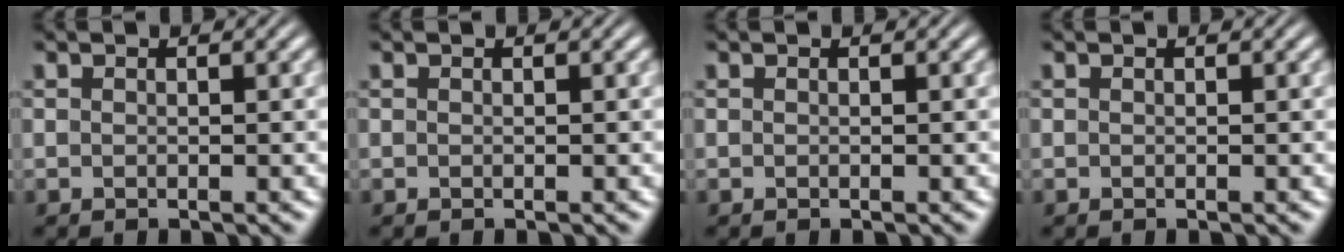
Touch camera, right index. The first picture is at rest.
{"total": 0.0}
{"total": 0.0}
{"total": 0.0}